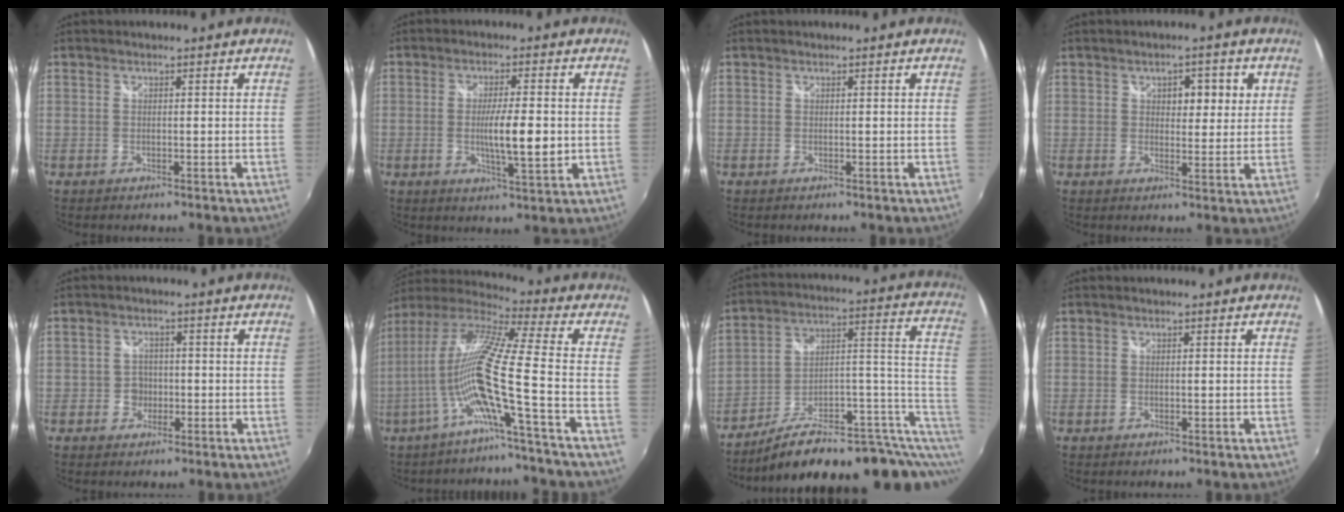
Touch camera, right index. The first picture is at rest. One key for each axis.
{"total": 7.5, "fx": -0.7, "fy": 0.9, "fz": 7.4, "tx": -0.128, "ty": -0.008, "tz": -0.007}
{"total": 0.0}
{"total": 4.7, "fx": 1.8, "fy": 2.5, "fz": 3.5, "tx": -0.047, "ty": 0.011, "tz": 0.028}
{"total": 2.9, "fx": -0.9, "fy": 2.7, "fz": 0.4, "tx": -0.008, "ty": 0.009, "tz": -0.015}
{"total": 13.2, "fx": -4.9, "fy": -2.0, "fz": 12.1, "tx": -0.200, "ty": -0.021, "tz": -0.091}
{"total": 18.9, "fx": -2.2, "fy": 8.0, "fz": 17.0, "tx": -0.242, "ty": 0.021, "tz": -0.029}
{"total": 0.0}